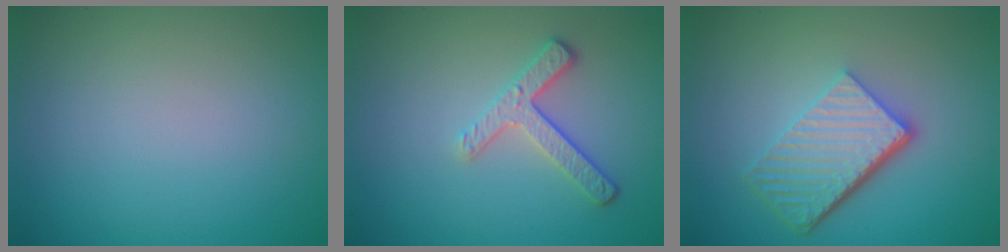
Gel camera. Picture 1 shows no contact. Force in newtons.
{"total": 2.7, "press": 2.3, "slide": 1.5}
{"total": 6.0, "press": 4.1, "slide": 4.4}